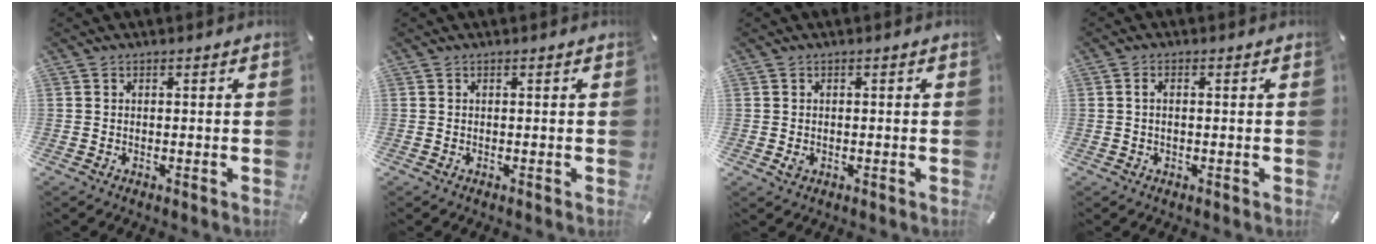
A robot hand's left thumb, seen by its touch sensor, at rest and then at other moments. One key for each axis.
{"total": 0.0}
{"total": 1.5, "fx": -0.4, "fy": 1.1, "fz": 0.9, "tx": -0.016, "ty": 0.001, "tz": -0.006}
{"total": 1.5, "fx": 0.0, "fy": 0.7, "fz": 1.3, "tx": -0.026, "ty": 0.003, "tz": -0.001}